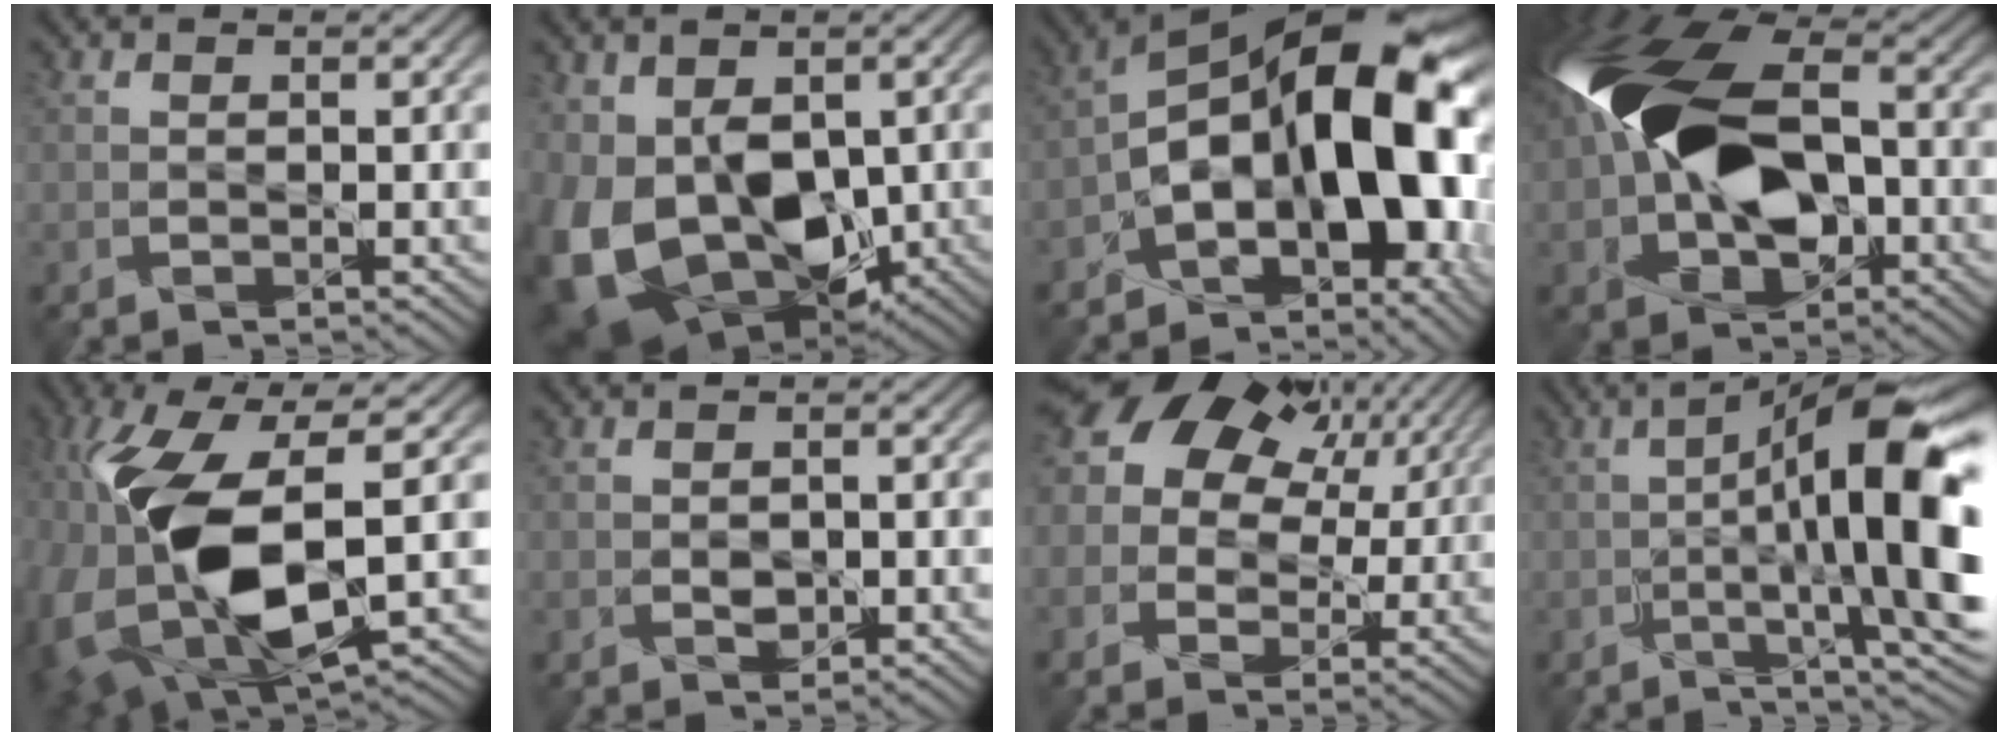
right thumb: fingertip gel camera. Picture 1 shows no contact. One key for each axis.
{"total": 15.4, "fx": -3.7, "fy": 10.4, "fz": 10.9, "tx": -0.246, "ty": -0.042, "tz": -0.050}
{"total": 17.9, "fx": -3.1, "fy": 9.5, "fz": 14.9, "tx": -0.215, "ty": 0.018, "tz": -0.052}
{"total": 16.2, "fx": -1.0, "fy": 10.2, "fz": 12.6, "tx": -0.247, "ty": 0.004, "tz": -0.031}
{"total": 14.6, "fx": -1.3, "fy": 7.6, "fz": 12.4, "tx": -0.292, "ty": -0.033, "tz": -0.011}
{"total": 2.1, "fx": -0.5, "fy": 1.8, "fz": 1.0, "tx": -0.018, "ty": -0.004, "tz": -0.001}
{"total": 14.8, "fx": 6.5, "fy": 10.9, "fz": 7.5, "tx": -0.192, "ty": 0.063, "tz": 0.113}
{"total": 15.3, "fx": -1.0, "fy": 4.3, "fz": 14.6, "tx": -0.210, "ty": -0.003, "tz": -0.005}